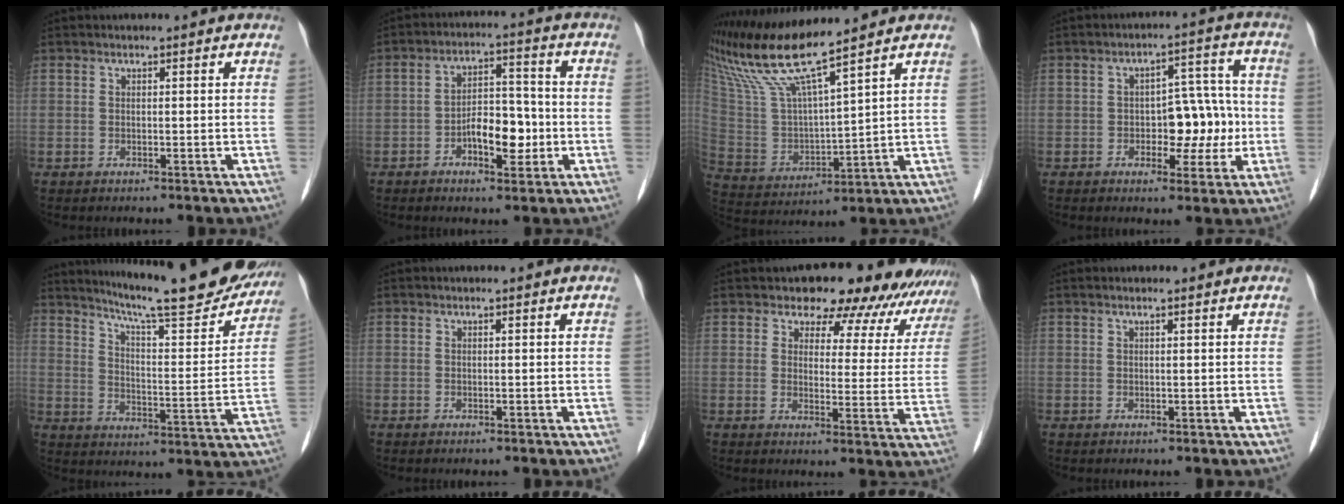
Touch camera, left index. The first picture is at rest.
{"total": 7.4, "force": [-2.3, 3.5, 6.0], "torque": [-0.103, 0.015, -0.036]}
{"total": 13.4, "force": [11.2, -0.6, 7.4], "torque": [-0.160, 0.001, 0.225]}
{"total": 8.1, "force": [-1.3, 4.3, 6.8], "torque": [-0.095, 0.028, -0.015]}
{"total": 21.9, "force": [19.2, 2.7, 10.2], "torque": [-0.151, -0.030, 0.254]}
{"total": 0.0}
{"total": 16.6, "force": [15.5, 4.9, 3.3], "torque": [0.000, -0.040, 0.141]}
{"total": 1.0, "force": [0.8, 0.1, 0.6], "torque": [-0.014, 0.011, 0.015]}